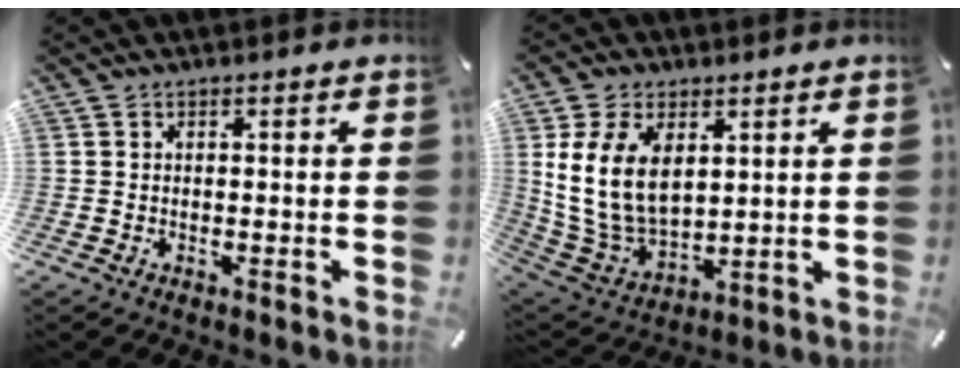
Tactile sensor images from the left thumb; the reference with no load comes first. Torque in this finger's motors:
{"motor_torque": [0.98, 1.09, 1.58, -1.19, 0.56]}